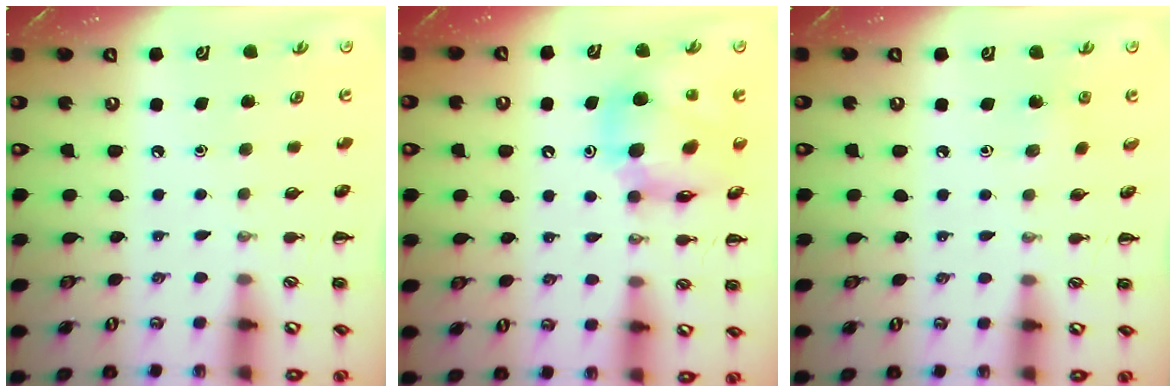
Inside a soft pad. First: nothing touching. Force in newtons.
{"total": 11.6, "press": 11.1, "slide": 3.3}
{"total": 1.5, "press": 1.4, "slide": 0.5}